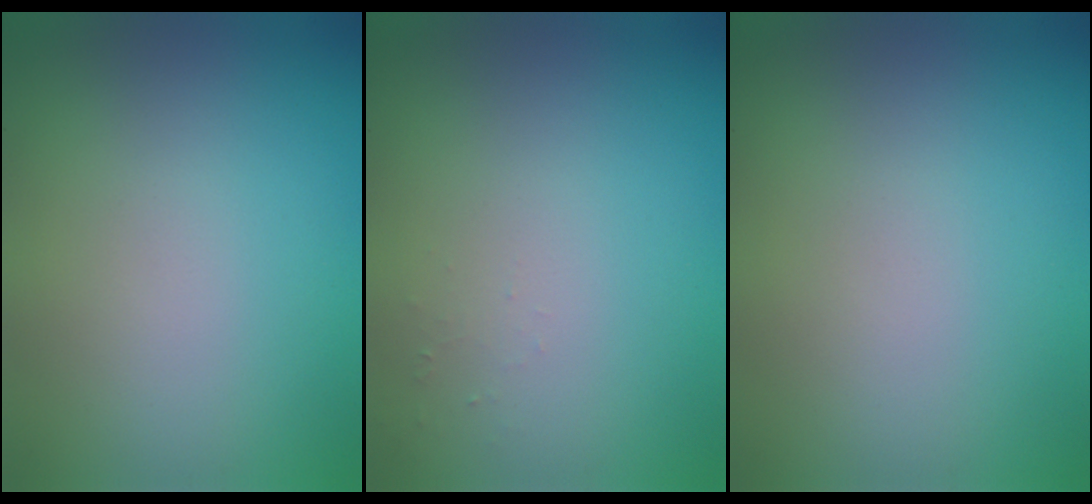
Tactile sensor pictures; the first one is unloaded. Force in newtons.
{"total": 0.5, "press": 0.5, "slide": 0.1}
{"total": 0.0}